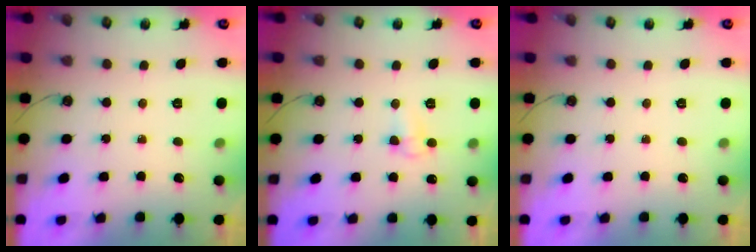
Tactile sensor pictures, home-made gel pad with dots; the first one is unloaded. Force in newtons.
{"total": 4.4, "press": 4.4, "slide": 0.6}
{"total": 0.0}